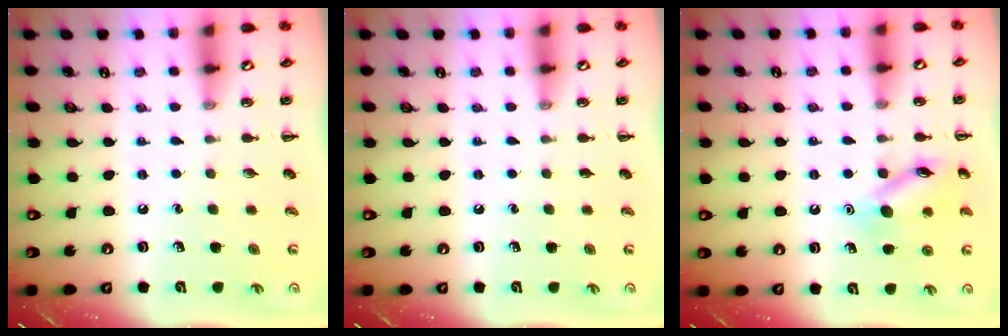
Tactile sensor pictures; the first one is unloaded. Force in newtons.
{"total": 0.0}
{"total": 12.1, "press": 12.0, "slide": 0.6}